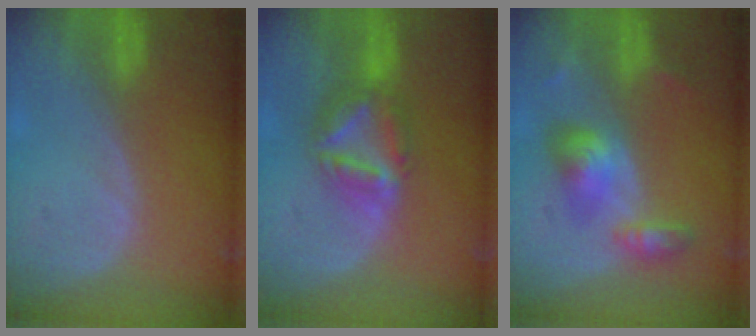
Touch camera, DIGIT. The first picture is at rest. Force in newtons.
{"total": 7.7, "press": 6.6, "slide": 4.0}
{"total": 6.2, "press": 6.0, "slide": 1.5}